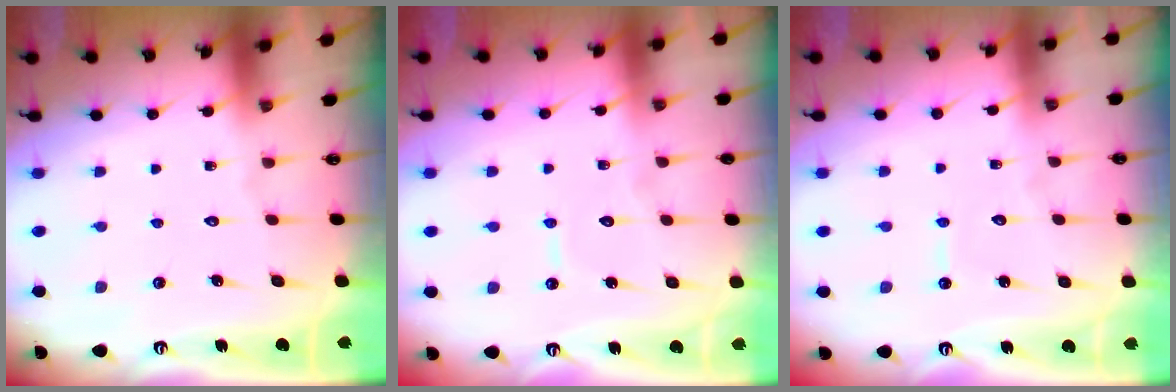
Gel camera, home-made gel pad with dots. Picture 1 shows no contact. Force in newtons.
{"total": 4.6, "press": 4.5, "slide": 0.4}
{"total": 3.8, "press": 3.8, "slide": 0.3}